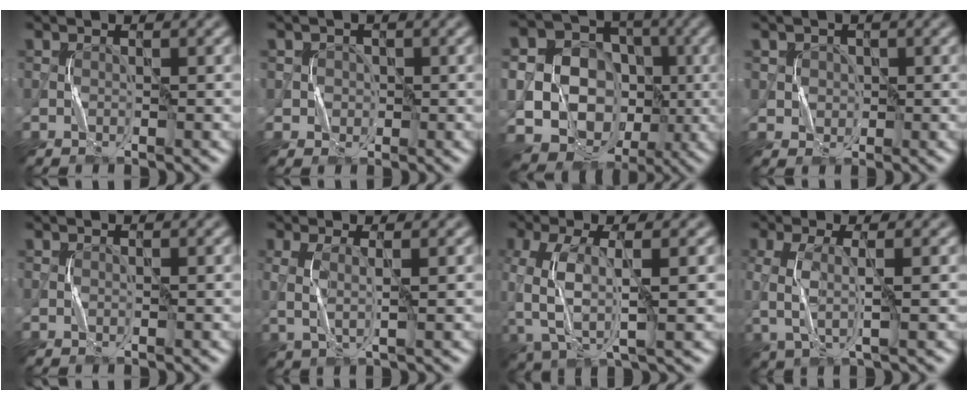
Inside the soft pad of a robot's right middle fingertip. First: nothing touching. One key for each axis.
{"total": 2.3, "fx": 0.5, "fy": 2.2, "fz": 0.5, "tx": 0.000, "ty": 0.000, "tz": 0.007}
{"total": 20.7, "fx": -2.8, "fy": 18.9, "fz": 8.1, "tx": -0.206, "ty": -0.019, "tz": -0.063}
{"total": 2.6, "fx": 0.9, "fy": 2.3, "fz": 0.8, "tx": -0.016, "ty": 0.002, "tz": 0.022}
{"total": 0.0}
{"total": 2.4, "fx": 0.4, "fy": 0.6, "fz": 2.3, "tx": -0.054, "ty": -0.001, "tz": 0.010}
{"total": 6.5, "fx": -0.9, "fy": 2.9, "fz": 5.7, "tx": -0.144, "ty": -0.004, "tz": -0.017}
{"total": 3.4, "fx": -0.1, "fy": 1.0, "fz": 3.3, "tx": -0.080, "ty": -0.005, "tz": 0.000}